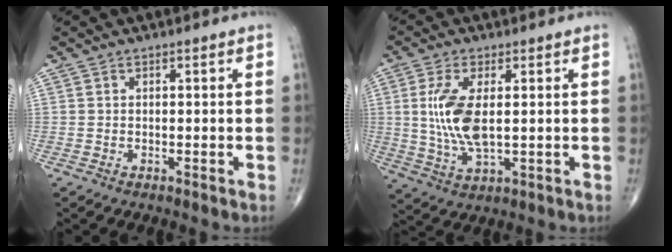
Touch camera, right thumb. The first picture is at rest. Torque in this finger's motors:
{"motor_torque": [0.48, 2.02, 1.13, 0.26, 0.42]}